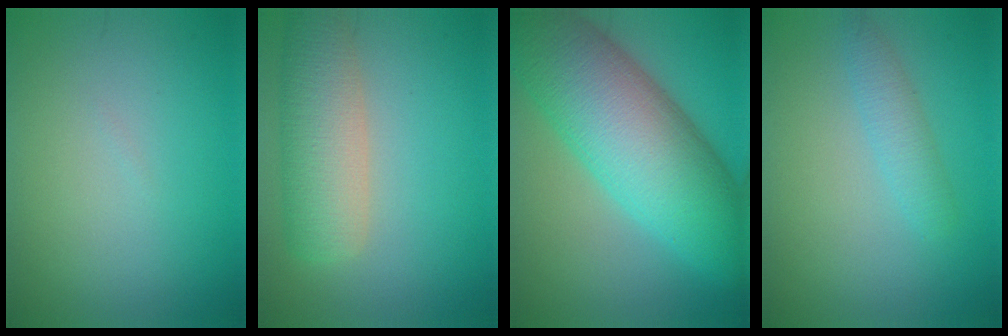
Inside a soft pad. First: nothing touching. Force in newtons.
{"total": 5.8, "press": 5.8, "slide": 0.3}
{"total": 12.9, "press": 12.9, "slide": 0.4}
{"total": 2.0, "press": 2.0, "slide": 0.1}